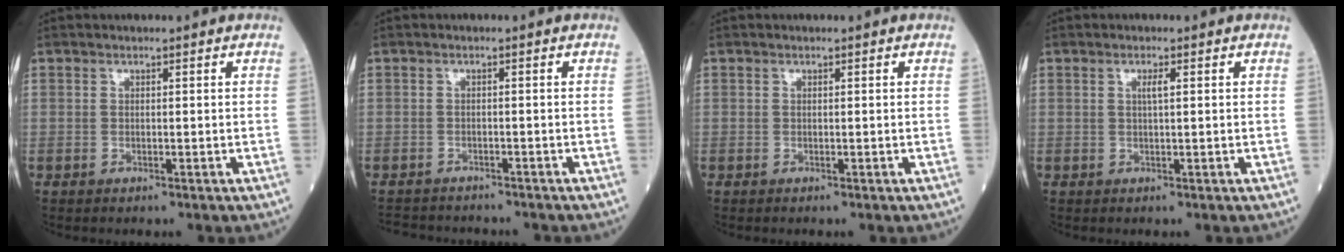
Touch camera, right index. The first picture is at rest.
{"total": 6.6, "force": [-6.2, 1.8, 1.3], "torque": [-0.017, -0.003, -0.090]}
{"total": 0.0}
{"total": 1.4, "force": [0.4, 0.0, 1.4], "torque": [-0.028, 0.001, 0.007]}